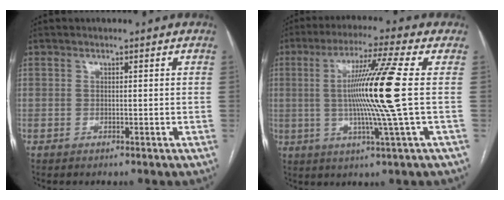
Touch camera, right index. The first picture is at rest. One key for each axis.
{"total": 13.3, "fx": 0.4, "fy": -2.6, "fz": 13.1, "tx": -0.240, "ty": -0.011, "tz": 0.006}